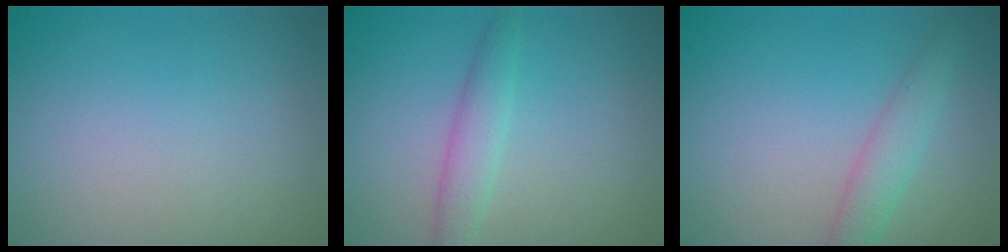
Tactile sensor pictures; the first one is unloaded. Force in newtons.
{"total": 2.3, "press": 2.3, "slide": 0.1}
{"total": 2.4, "press": 2.4, "slide": 0.1}